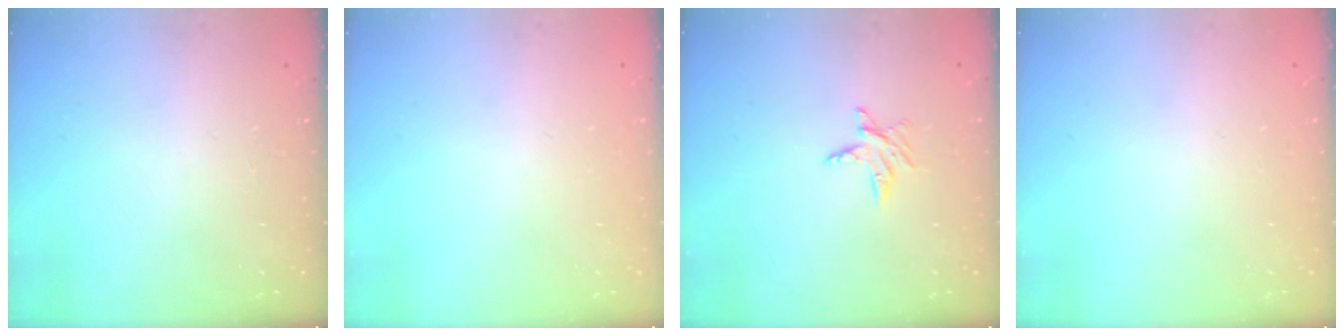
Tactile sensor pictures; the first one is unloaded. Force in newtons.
{"total": 0.0}
{"total": 4.9, "press": 4.8, "slide": 0.6}
{"total": 0.0}